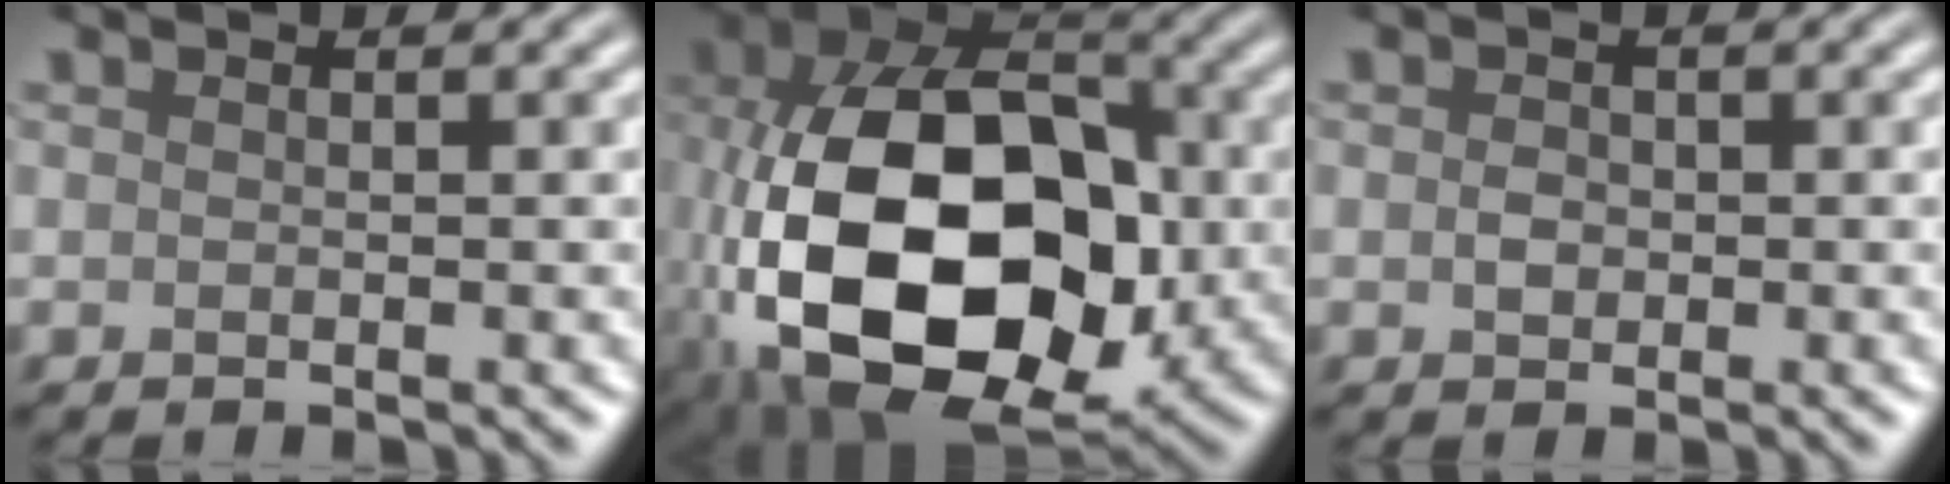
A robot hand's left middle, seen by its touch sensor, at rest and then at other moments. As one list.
[{"total": 18.0, "force": [-3.1, 11.8, 13.3], "torque": [-0.260, -0.015, -0.049]}, {"total": 1.1, "force": [-0.1, 0.9, 0.6], "torque": [-0.011, 0.002, -0.005]}]